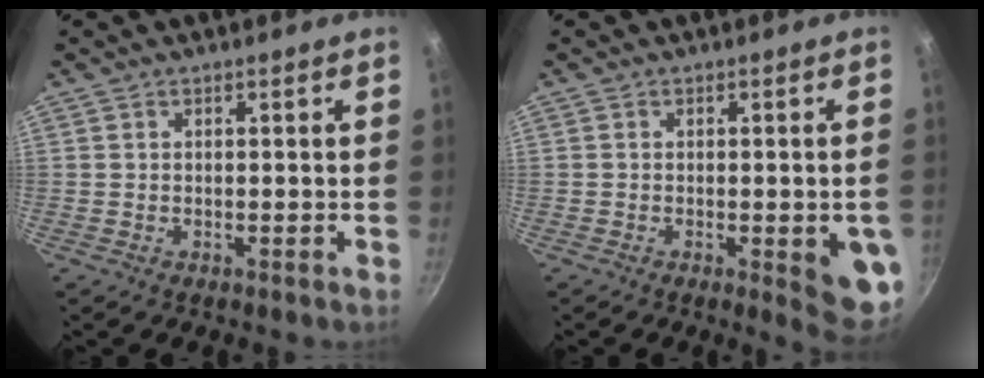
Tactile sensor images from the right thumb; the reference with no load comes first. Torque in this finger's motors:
{"motor_torque": [1.95, 1.98, 1.44, -0.58, 0.24]}